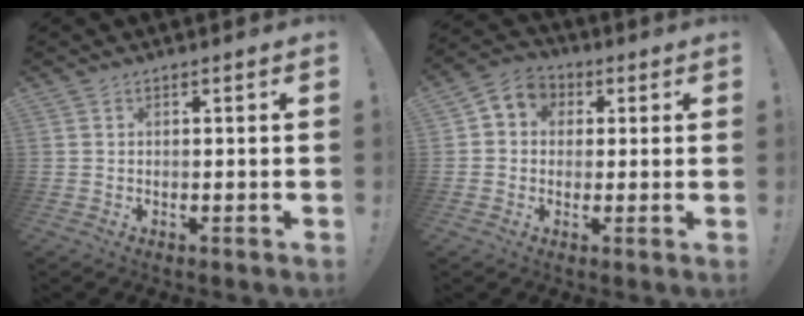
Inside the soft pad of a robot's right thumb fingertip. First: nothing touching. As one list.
[{"total": 6.1, "force": [0.5, 5.7, 2.2], "torque": [-0.025, 0.002, 0.013]}]